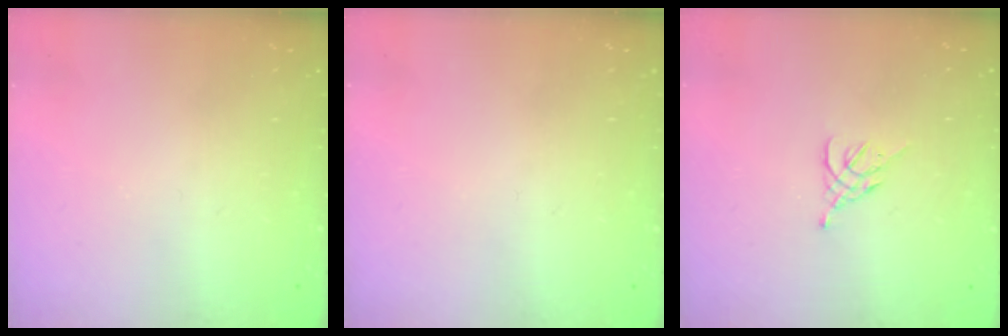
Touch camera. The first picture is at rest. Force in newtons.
{"total": 0.0}
{"total": 4.7, "press": 4.6, "slide": 0.7}